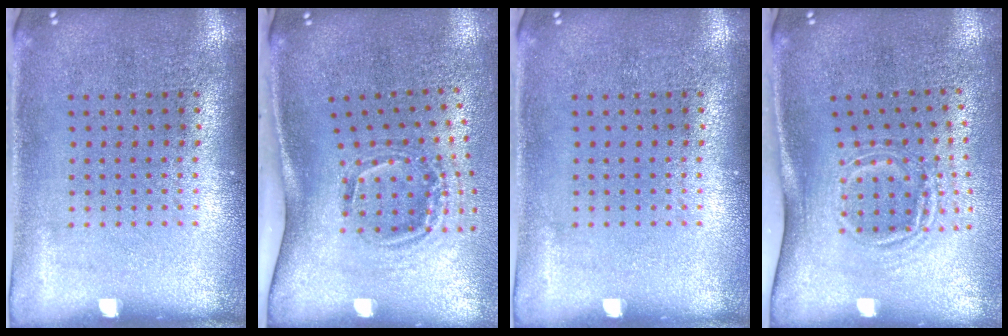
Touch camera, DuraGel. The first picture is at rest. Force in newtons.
{"total": 2.0, "press": 1.2, "slide": 1.6}
{"total": 0.0}
{"total": 1.8, "press": 1.1, "slide": 1.4}